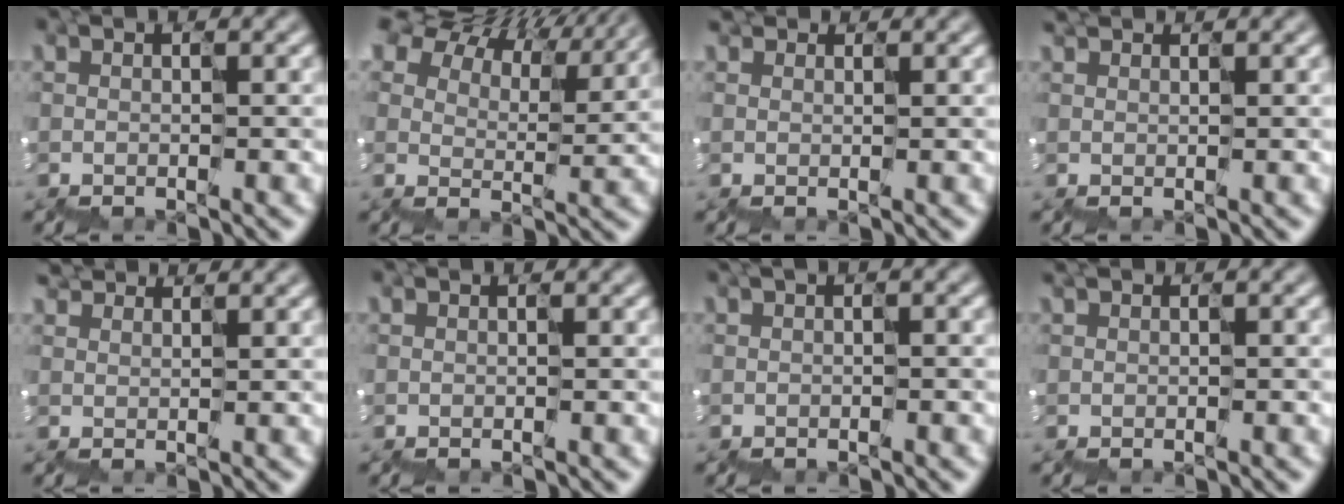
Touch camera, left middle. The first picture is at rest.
{"total": 11.8, "force": [10.2, 4.4, 4.0], "torque": [-0.102, 0.038, 0.165]}
{"total": 0.8, "force": [0.7, 0.2, -0.1], "torque": [0.005, 0.010, 0.010]}
{"total": 1.2, "force": [0.9, 0.6, 0.5], "torque": [-0.008, 0.015, 0.017]}
{"total": 2.1, "force": [2.1, 0.3, -0.2], "torque": [-0.004, 0.018, 0.036]}
{"total": 0.0}
{"total": 0.6, "force": [-0.5, 0.0, 0.4], "torque": [-0.012, -0.003, -0.002]}
{"total": 0.0}